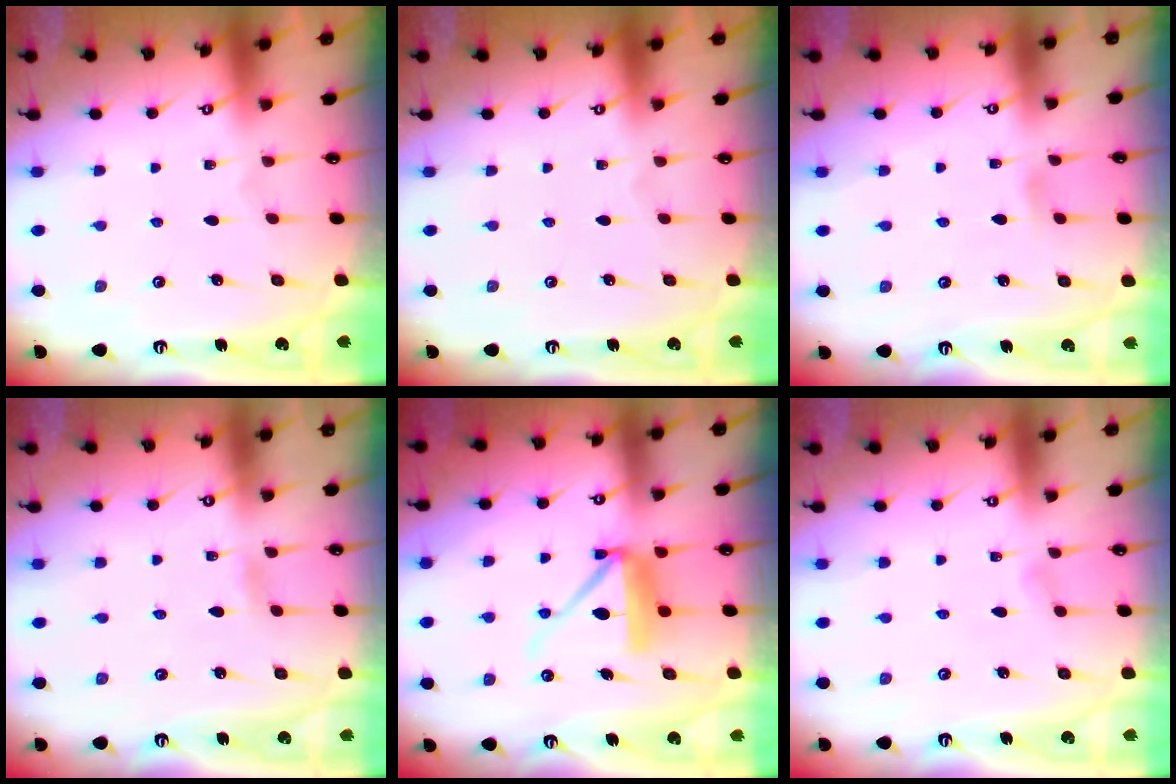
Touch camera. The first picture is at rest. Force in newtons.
{"total": 0.0}
{"total": 2.8, "press": 2.7, "slide": 0.5}
{"total": 1.2, "press": 1.1, "slide": 0.2}
{"total": 10.8, "press": 10.7, "slide": 1.1}
{"total": 2.8, "press": 2.8, "slide": 0.3}